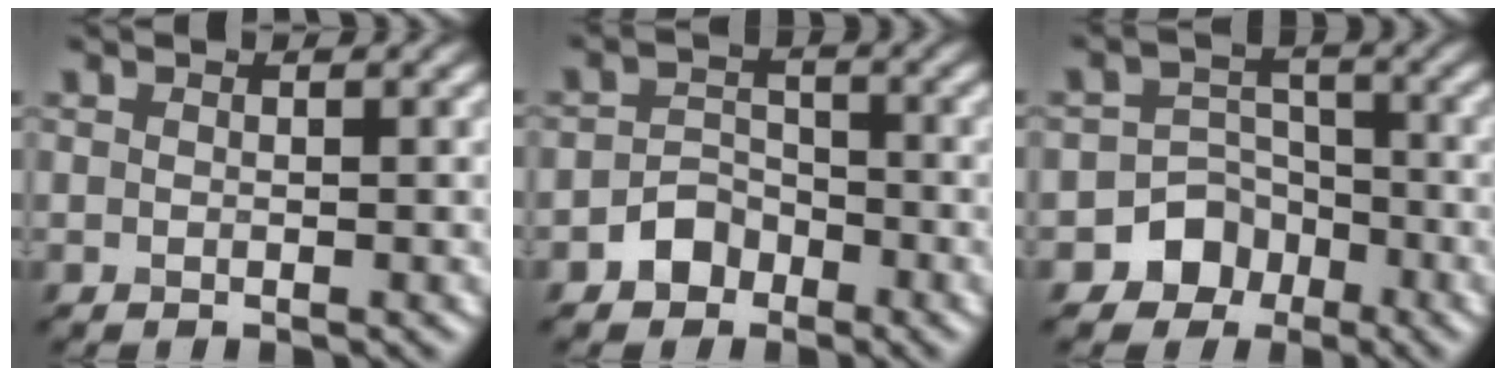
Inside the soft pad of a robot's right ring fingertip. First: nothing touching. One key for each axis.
{"total": 2.7, "fx": -1.7, "fy": 2.0, "fz": 0.8, "tx": -0.003, "ty": 0.010, "tz": -0.034}
{"total": 5.9, "fx": -3.4, "fy": 4.8, "fz": 0.8, "tx": 0.022, "ty": -0.001, "tz": -0.079}